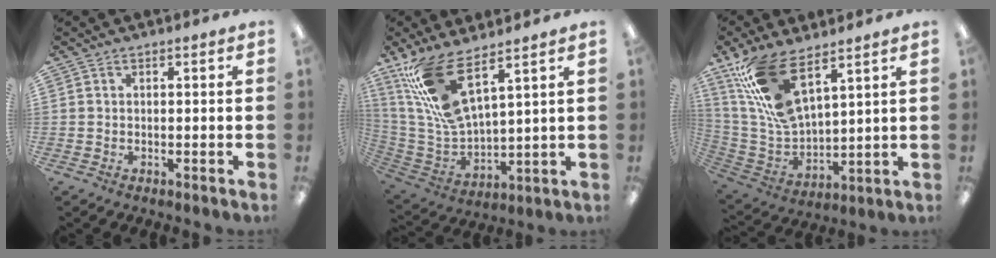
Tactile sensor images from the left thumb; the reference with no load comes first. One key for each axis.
{"total": 15.8, "fx": 10.0, "fy": 5.5, "fz": 10.9, "tx": -0.252, "ty": -0.044, "tz": 0.182}
{"total": 18.3, "fx": 11.1, "fy": 8.1, "fz": 12.1, "tx": -0.276, "ty": -0.040, "tz": 0.203}